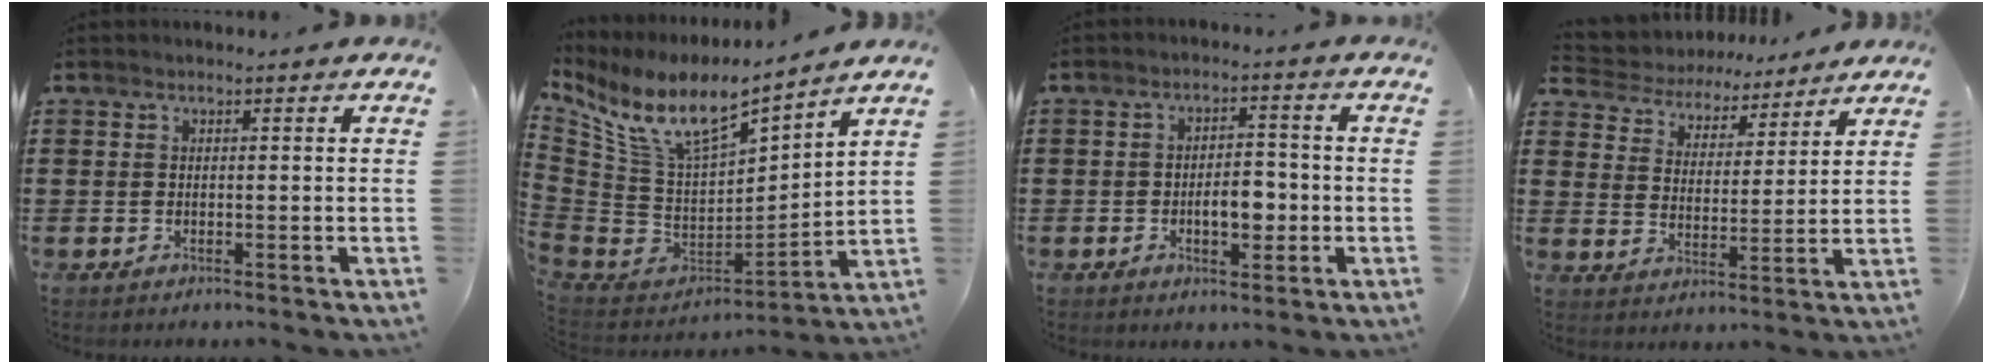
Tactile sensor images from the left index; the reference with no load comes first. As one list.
[{"total": 10.9, "force": [7.4, 3.3, 7.3], "torque": [-0.177, -0.056, 0.127]}, {"total": 5.2, "force": [-1.2, 2.7, 4.3], "torque": [-0.063, 0.001, -0.027]}, {"total": 4.5, "force": [4.4, 1.2, 0.0], "torque": [-0.030, -0.031, 0.071]}]